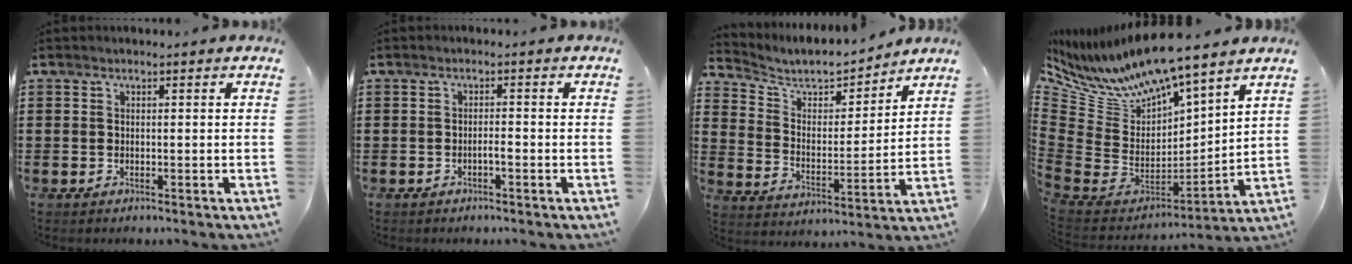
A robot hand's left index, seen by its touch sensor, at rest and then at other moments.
{"total": 1.4, "force": [-0.6, 0.2, 1.2], "torque": [-0.024, -0.001, -0.010]}
{"total": 6.0, "force": [5.4, 2.1, 1.8], "torque": [-0.065, -0.033, 0.089]}
{"total": 8.2, "force": [7.4, 1.5, 3.2], "torque": [-0.112, -0.071, 0.124]}